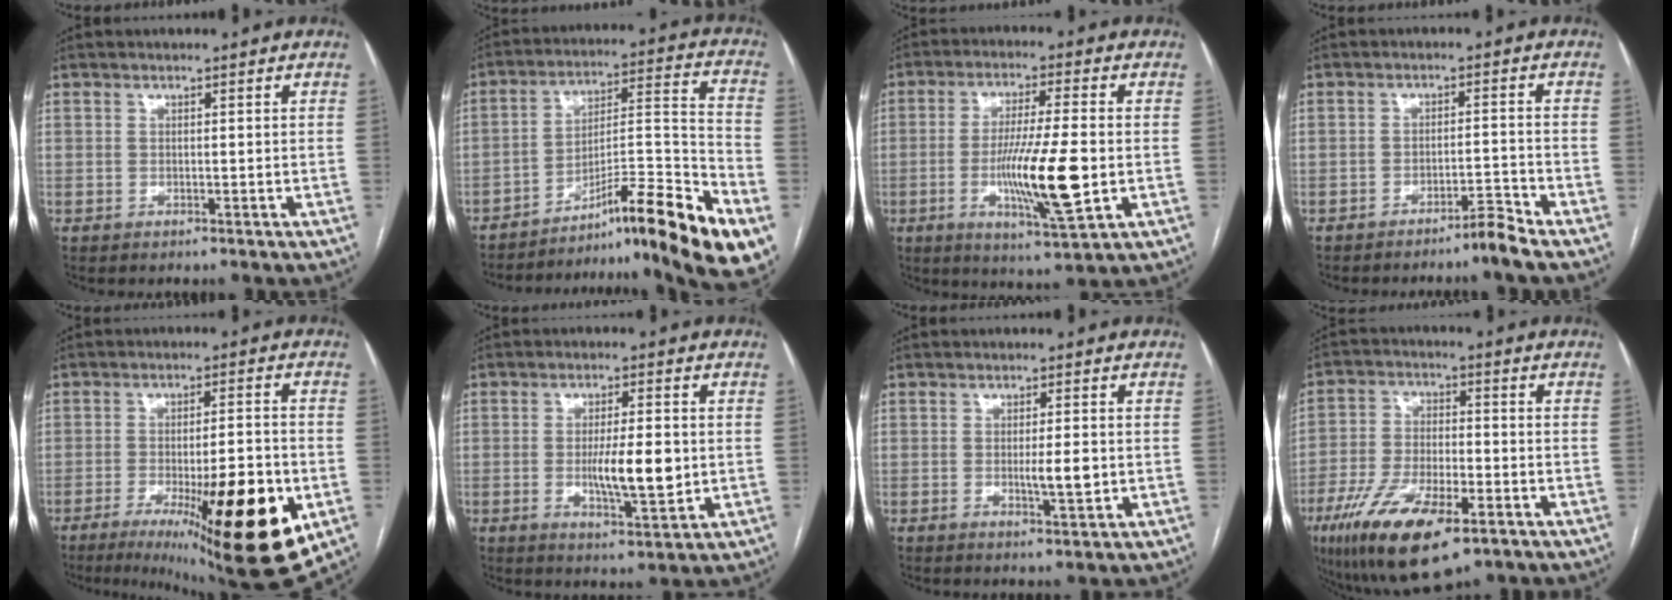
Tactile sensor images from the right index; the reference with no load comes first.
{"total": 20.8, "force": [-13.7, 0.7, 15.6], "torque": [-0.182, 0.031, -0.209]}
{"total": 12.7, "force": [-2.3, 0.8, 12.4], "torque": [-0.226, -0.019, -0.039]}
{"total": 3.3, "force": [-2.9, -0.9, 1.3], "torque": [-0.015, -0.008, -0.050]}
{"total": 19.4, "force": [-7.4, 3.1, 17.7], "torque": [-0.199, -0.020, -0.093]}
{"total": 7.8, "force": [-0.6, 1.6, 7.6], "torque": [-0.129, -0.011, -0.007]}
{"total": 3.4, "force": [-0.3, 0.5, 3.4], "torque": [-0.056, -0.003, -0.003]}
{"total": 14.2, "force": [-7.9, 4.9, 10.7], "torque": [-0.207, -0.018, -0.135]}